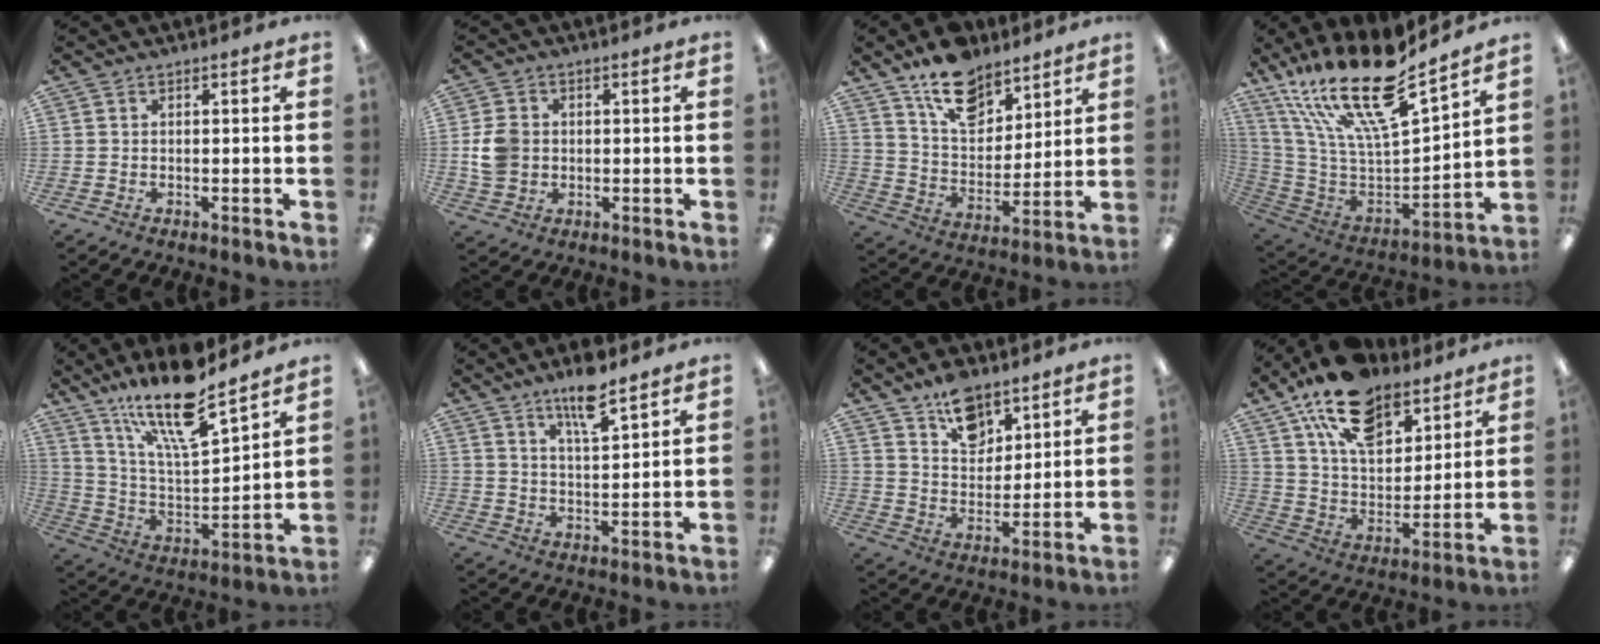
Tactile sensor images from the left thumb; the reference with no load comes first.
{"total": 6.5, "force": [0.1, 5.6, 3.3], "torque": [-0.070, 0.008, 0.003]}
{"total": 14.6, "force": [10.8, 7.9, 5.9], "torque": [-0.096, -0.060, 0.202]}
{"total": 23.0, "force": [17.0, 6.2, 14.2], "torque": [-0.246, -0.117, 0.293]}
{"total": 18.5, "force": [14.2, 4.2, 10.9], "torque": [-0.205, -0.087, 0.241]}
{"total": 8.9, "force": [6.7, 2.0, 5.4], "torque": [-0.090, -0.036, 0.113]}
{"total": 10.8, "force": [8.0, 6.3, 3.7], "torque": [-0.046, -0.049, 0.146]}
{"total": 18.4, "force": [12.4, 9.7, 9.6], "torque": [-0.164, -0.061, 0.224]}